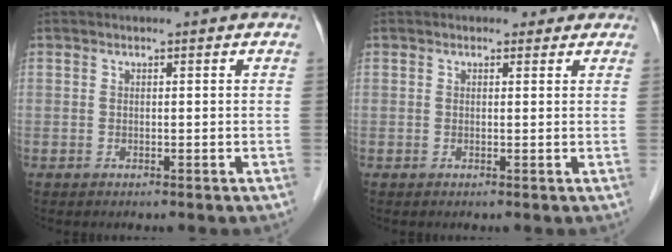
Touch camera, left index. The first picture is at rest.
{"total": 1.4, "force": [1.0, 1.0, 0.3], "torque": [0.001, 0.002, 0.007]}